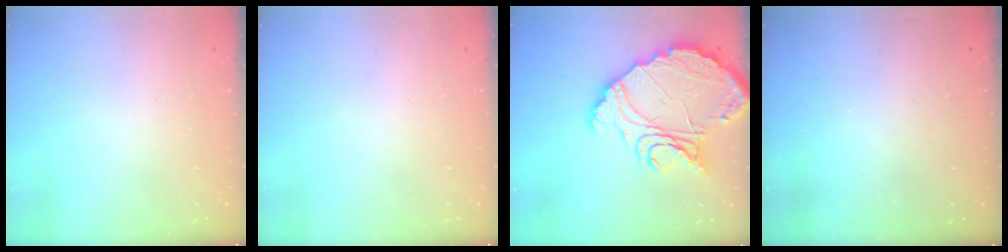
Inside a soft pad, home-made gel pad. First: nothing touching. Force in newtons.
{"total": 0.0}
{"total": 18.1, "press": 18.0, "slide": 1.8}
{"total": 3.2, "press": 3.2, "slide": 0.1}